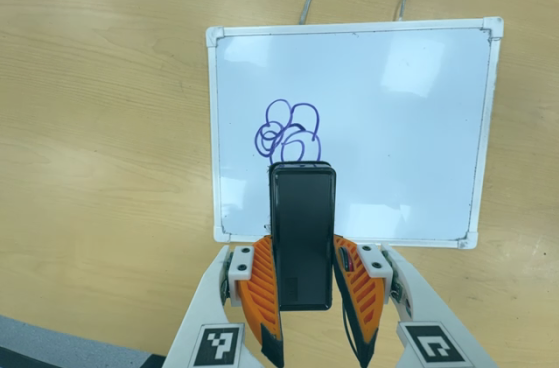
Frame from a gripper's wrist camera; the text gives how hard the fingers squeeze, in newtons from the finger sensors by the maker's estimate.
{"total": 3.7, "left": 2.5, "right": 5.0}